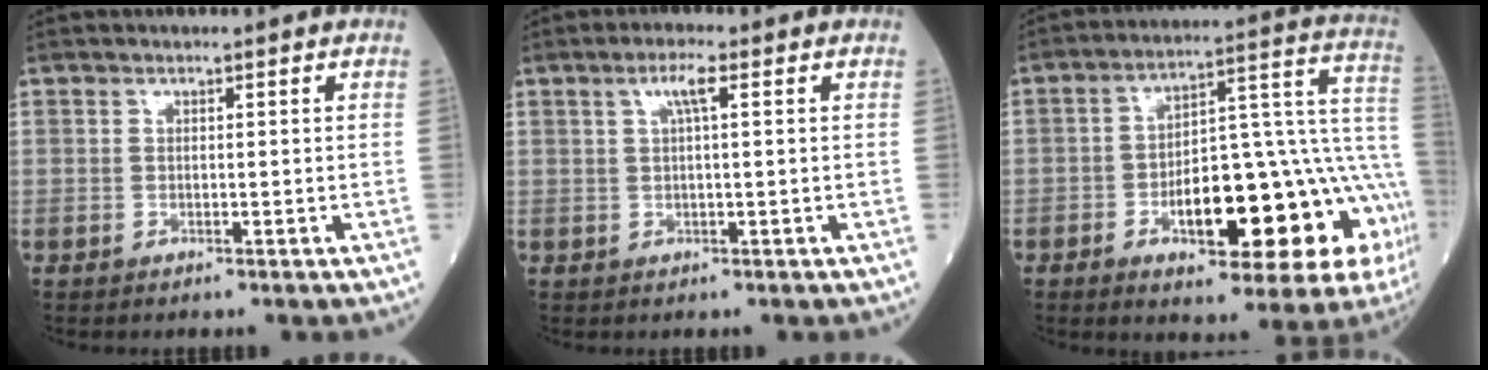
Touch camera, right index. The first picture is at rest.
{"total": 2.8, "force": [1.0, 0.2, 2.6], "torque": [-0.054, 0.007, 0.017]}
{"total": 23.1, "force": [-7.2, 6.8, 20.9], "torque": [-0.214, 0.031, -0.089]}